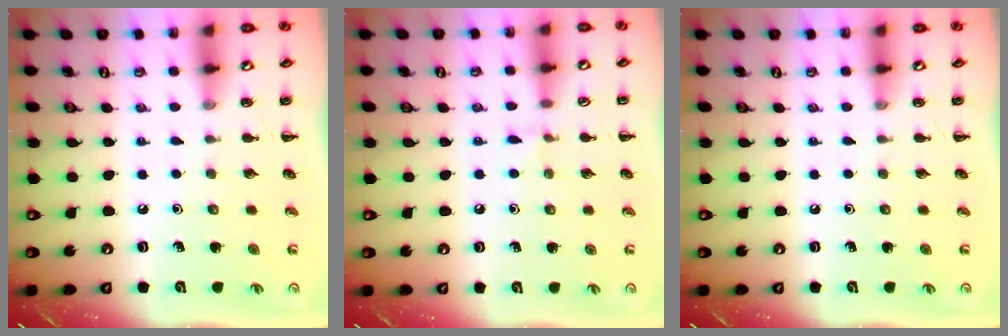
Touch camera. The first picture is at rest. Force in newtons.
{"total": 3.8, "press": 3.5, "slide": 1.4}
{"total": 0.0}